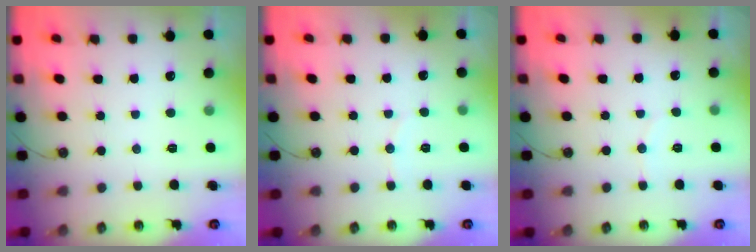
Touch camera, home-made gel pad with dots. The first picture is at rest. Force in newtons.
{"total": 2.6, "press": 2.6, "slide": 0.2}
{"total": 2.4, "press": 2.4, "slide": 0.2}